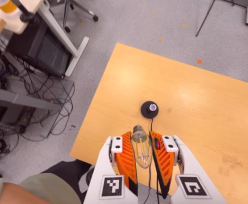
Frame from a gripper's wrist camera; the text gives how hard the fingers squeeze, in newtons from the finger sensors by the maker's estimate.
{"total": 21.4, "left": 23.1, "right": 19.6}